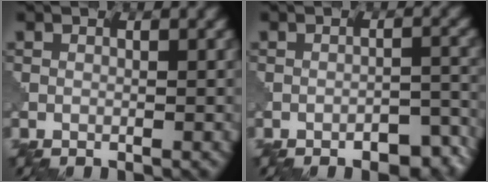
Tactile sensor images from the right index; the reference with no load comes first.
{"total": 3.6, "force": [-2.8, 1.3, 1.9], "torque": [-0.028, 0.008, -0.034]}